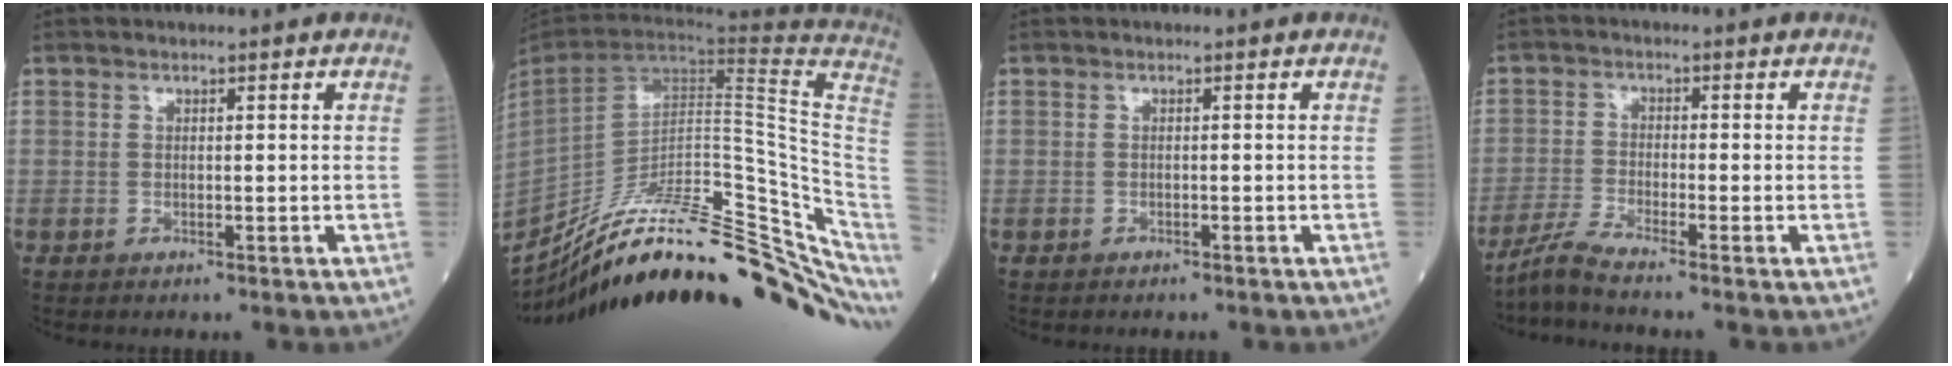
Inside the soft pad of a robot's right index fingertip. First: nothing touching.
{"total": 38.2, "force": [-25.8, 8.7, 26.7], "torque": [-0.346, -0.036, -0.375]}
{"total": 0.7, "force": [-0.4, 0.4, 0.4], "torque": [-0.018, 0.000, -0.003]}
{"total": 4.0, "force": [-3.6, -0.6, 1.5], "torque": [-0.042, -0.021, -0.079]}